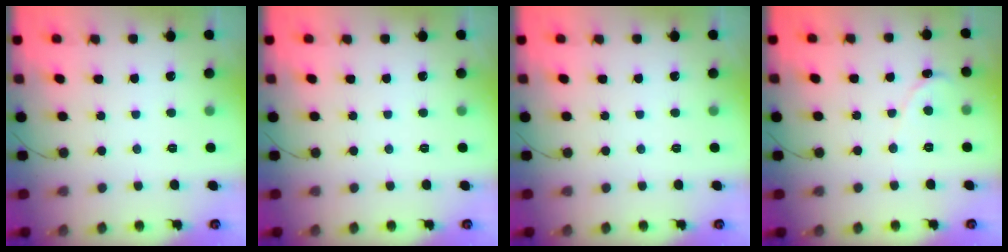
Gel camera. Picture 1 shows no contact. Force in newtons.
{"total": 0.0}
{"total": 0.0}
{"total": 0.0}